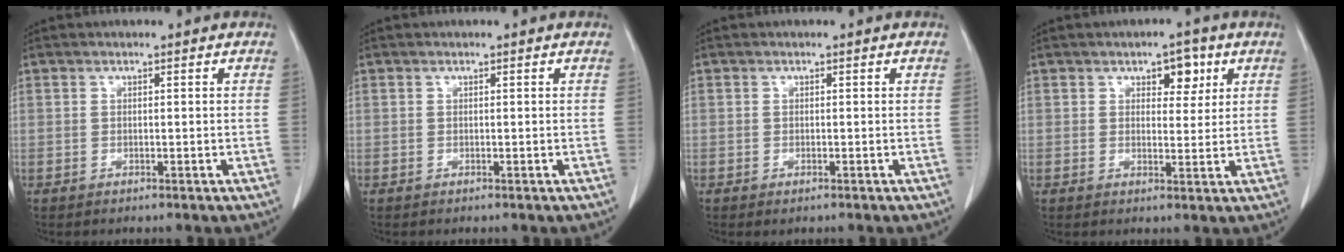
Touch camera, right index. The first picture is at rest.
{"total": 0.0}
{"total": 0.6, "force": [-0.4, 0.2, 0.4], "torque": [-0.006, -0.002, -0.004]}
{"total": 4.1, "force": [2.0, 2.2, 2.8], "torque": [-0.032, 0.004, 0.028]}